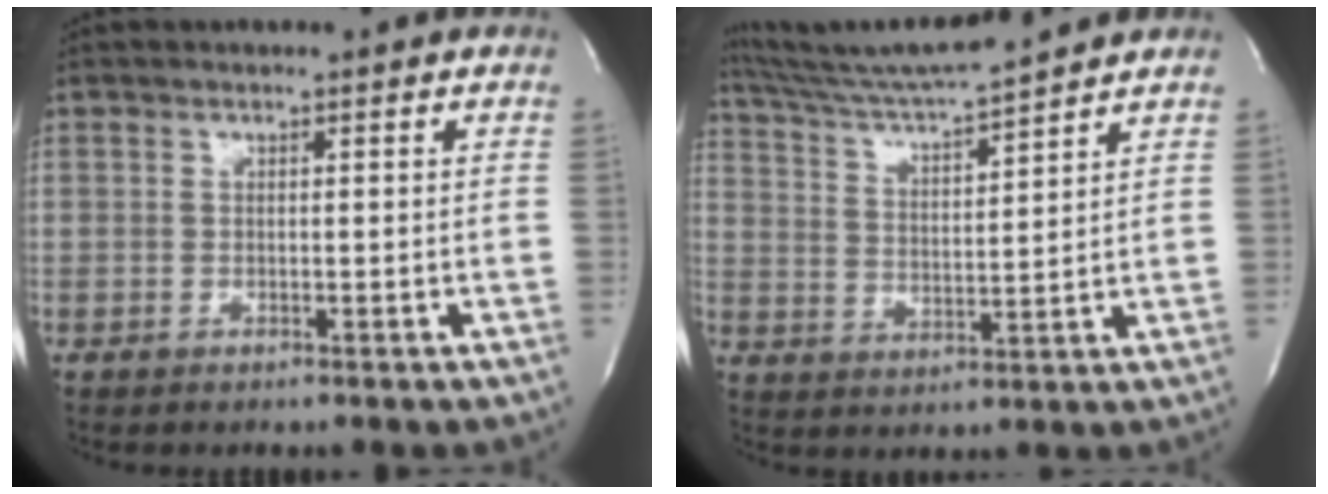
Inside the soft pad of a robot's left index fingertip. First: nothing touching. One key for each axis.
{"total": 12.2, "fx": 11.4, "fy": -1.0, "fz": 4.2, "tx": -0.087, "ty": 0.012, "tz": 0.203}